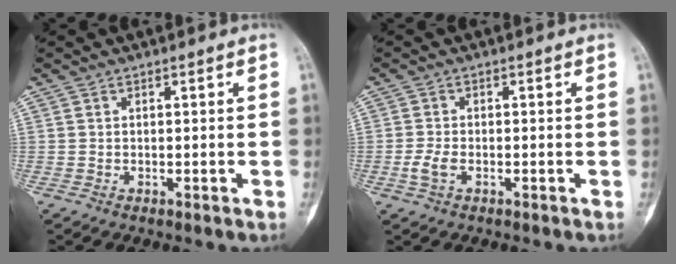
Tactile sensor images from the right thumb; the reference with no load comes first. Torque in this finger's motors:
{"motor_torque": [0.03, 0.19, 0.20, -0.29, 0.10]}